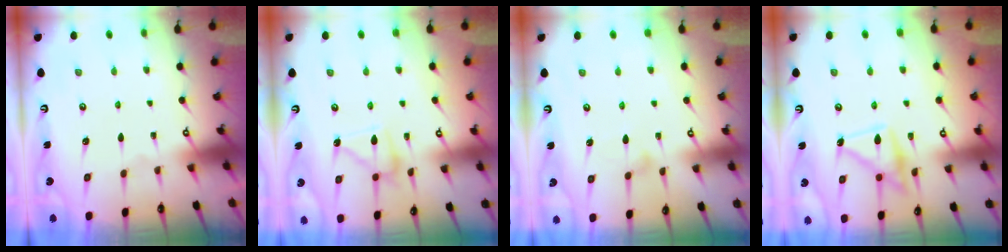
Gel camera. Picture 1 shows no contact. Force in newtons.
{"total": 11.3, "press": 11.2, "slide": 0.9}
{"total": 8.1, "press": 8.1, "slide": 0.5}
{"total": 16.7, "press": 16.6, "slide": 1.1}